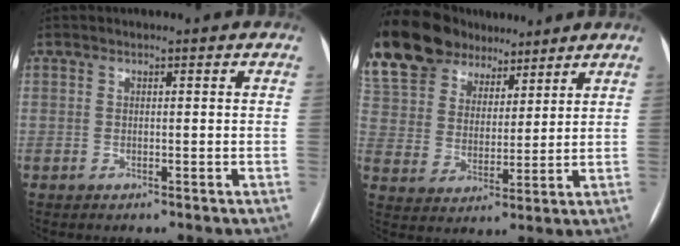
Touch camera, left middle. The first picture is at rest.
{"total": 22.3, "force": [16.5, 12.4, 8.4], "torque": [-0.223, 0.056, 0.306]}